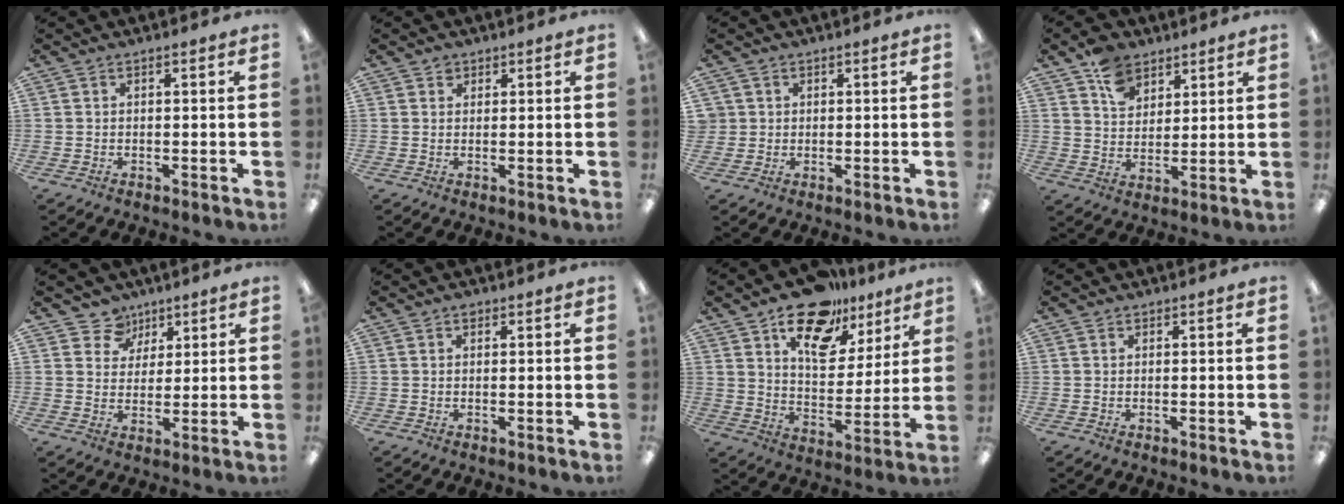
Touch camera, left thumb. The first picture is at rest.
{"total": 1.5, "force": [1.0, 1.1, 0.3], "torque": [0.001, -0.002, 0.018]}
{"total": 2.2, "force": [0.6, 2.1, -0.2], "torque": [-0.003, 0.003, 0.011]}
{"total": 9.0, "force": [6.0, 6.0, 3.0], "torque": [-0.050, -0.021, 0.113]}
{"total": 6.4, "force": [4.2, 4.9, 0.1], "torque": [-0.010, -0.027, 0.076]}
{"total": 0.8, "force": [0.3, 0.5, 0.4], "torque": [-0.009, 0.002, 0.005]}
{"total": 17.5, "force": [11.8, 9.6, 8.7], "torque": [-0.129, -0.063, 0.205]}
{"total": 0.0}